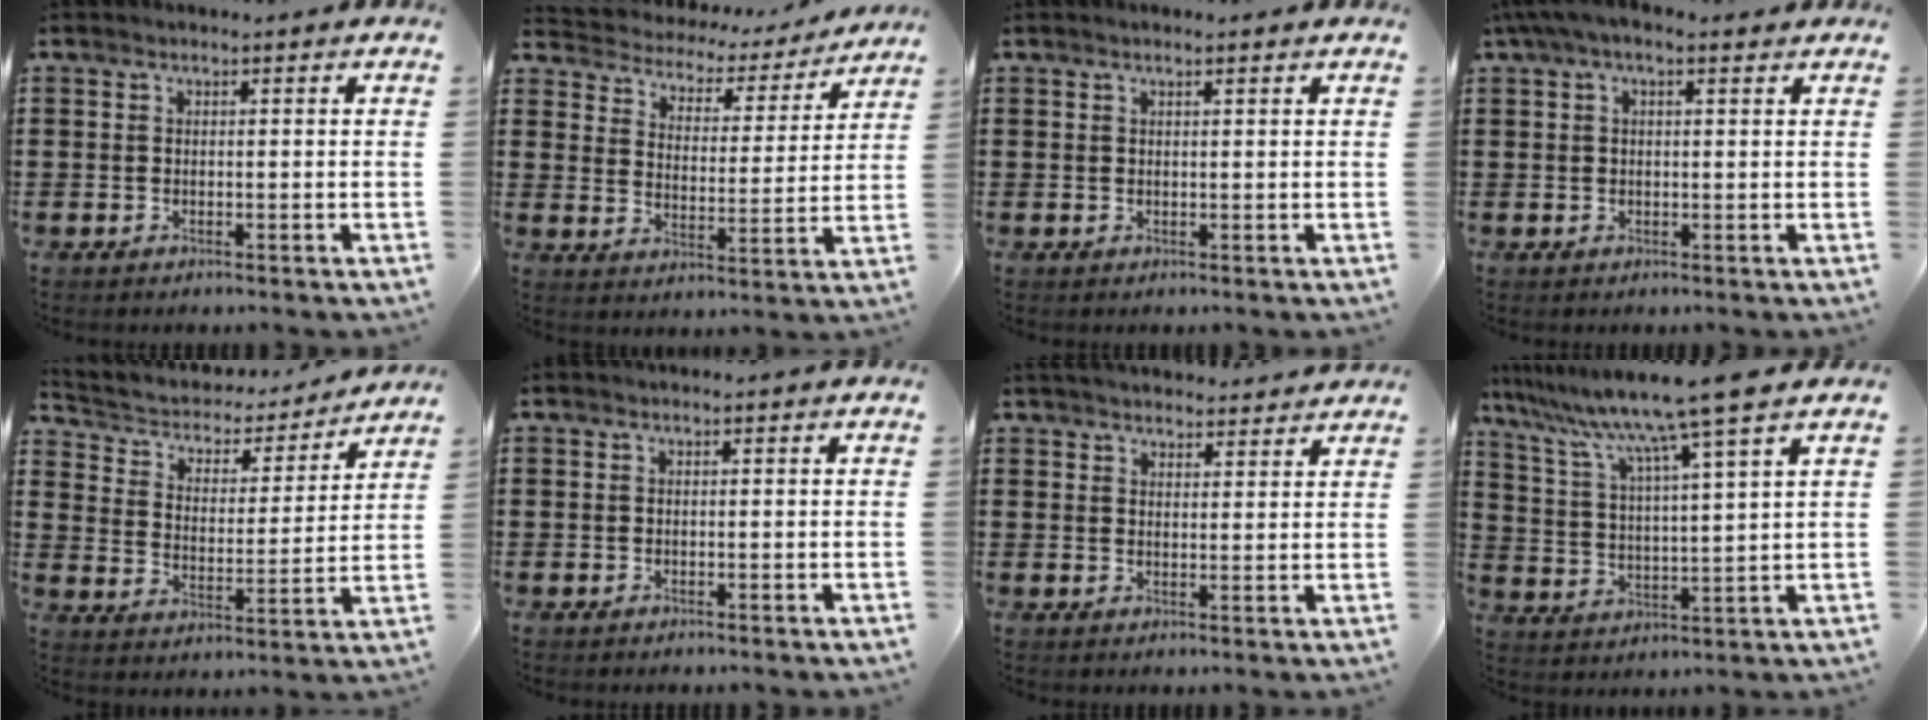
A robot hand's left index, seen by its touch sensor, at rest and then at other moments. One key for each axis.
{"total": 3.0, "fx": 2.9, "fy": 0.8, "fz": -0.1, "tx": -0.022, "ty": -0.028, "tz": 0.038}
{"total": 1.0, "fx": 0.6, "fy": 0.0, "fz": 0.8, "tx": -0.016, "ty": 0.001, "tz": 0.011}
{"total": 3.3, "fx": 1.4, "fy": 1.2, "fz": 2.8, "tx": -0.056, "ty": 0.009, "tz": 0.023}
{"total": 3.4, "fx": 3.0, "fy": 1.6, "fz": 0.5, "tx": -0.032, "ty": -0.024, "tz": 0.040}
{"total": 0.0}
{"total": 3.4, "fx": 3.4, "fy": 0.4, "fz": 0.4, "tx": -0.018, "ty": -0.007, "tz": 0.064}
{"total": 10.5, "fx": 8.3, "fy": -1.5, "fz": 6.2, "tx": -0.152, "ty": -0.051, "tz": 0.127}